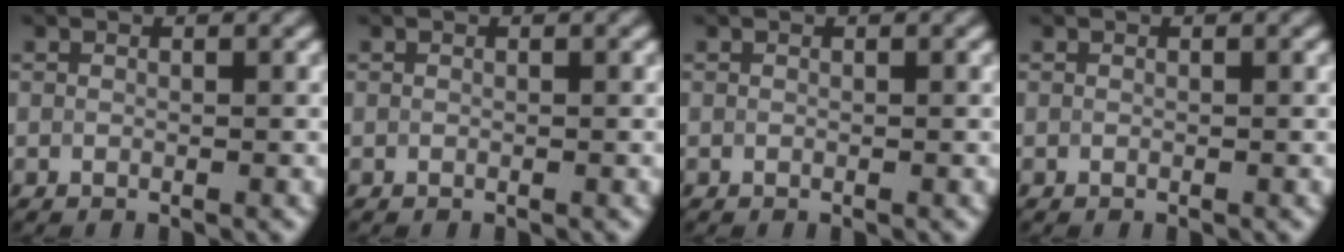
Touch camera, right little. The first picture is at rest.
{"total": 0.0}
{"total": 0.0}
{"total": 0.0}